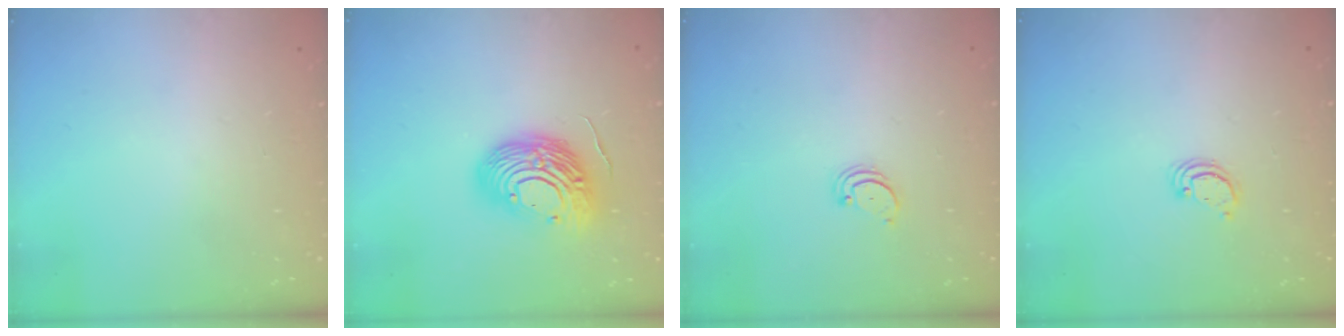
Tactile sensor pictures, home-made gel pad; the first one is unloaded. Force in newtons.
{"total": 14.0, "press": 13.8, "slide": 2.2}
{"total": 2.2, "press": 2.2, "slide": 0.2}
{"total": 2.6, "press": 2.6, "slide": 0.2}